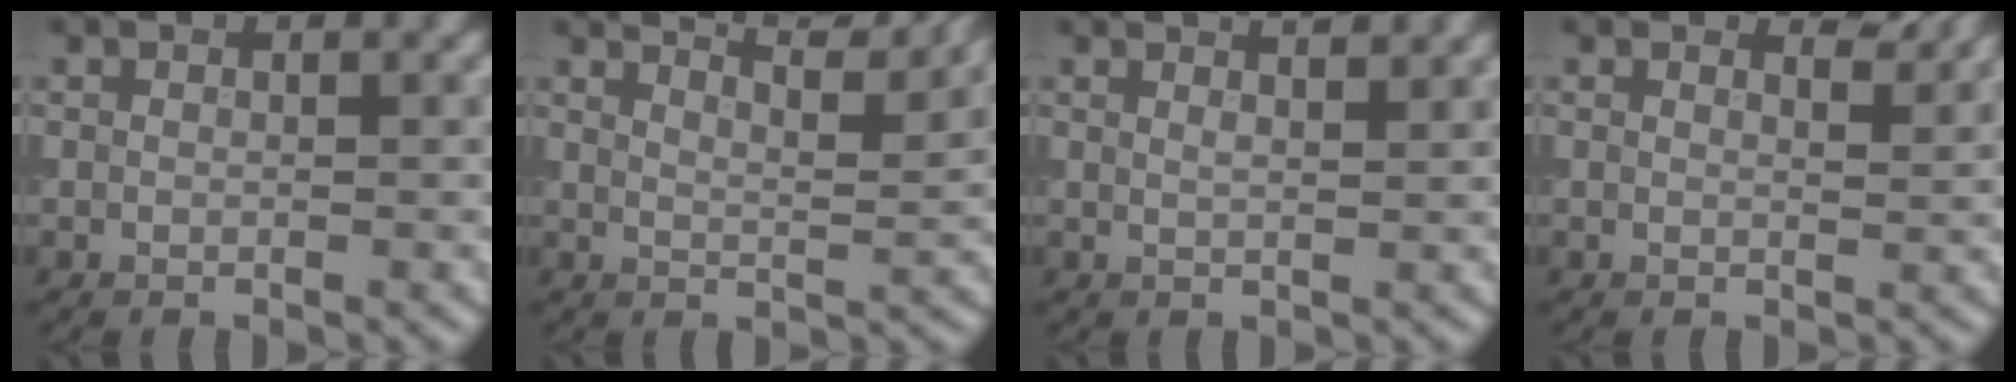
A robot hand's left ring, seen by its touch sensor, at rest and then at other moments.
{"total": 8.0, "force": [6.7, 1.8, 4.1], "torque": [-0.034, 0.028, 0.053]}
{"total": 4.4, "force": [3.1, 1.8, 2.5], "torque": [-0.013, 0.036, 0.011]}
{"total": 1.7, "force": [1.6, 0.2, 0.5], "torque": [-0.008, -0.005, 0.015]}